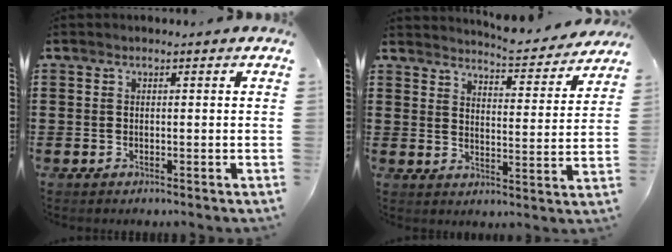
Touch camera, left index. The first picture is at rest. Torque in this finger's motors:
{"motor_torque": [0.57, -1.57, 0.24, 0.06]}